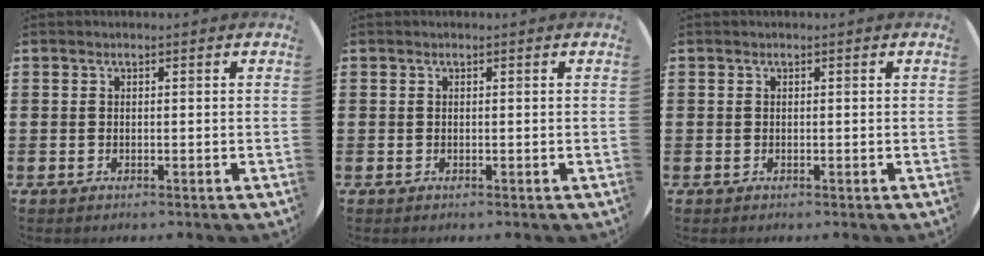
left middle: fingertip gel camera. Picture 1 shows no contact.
{"total": 0.0}
{"total": 0.0}